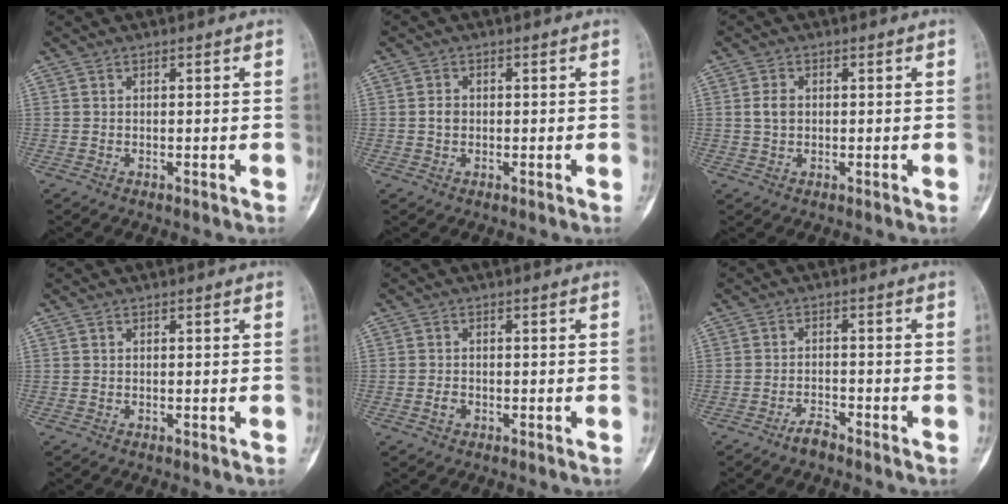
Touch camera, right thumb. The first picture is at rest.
{"total": 1.8, "force": [0.0, 1.5, 1.1], "torque": [-0.014, 0.005, -0.001]}
{"total": 2.6, "force": [0.2, 1.9, 1.8], "torque": [-0.033, 0.004, 0.002]}
{"total": 0.0}
{"total": 1.6, "force": [-0.7, 1.2, 0.9], "torque": [-0.016, 0.007, -0.013]}
{"total": 2.8, "force": [-2.4, 0.8, 1.2], "torque": [-0.027, 0.013, -0.045]}